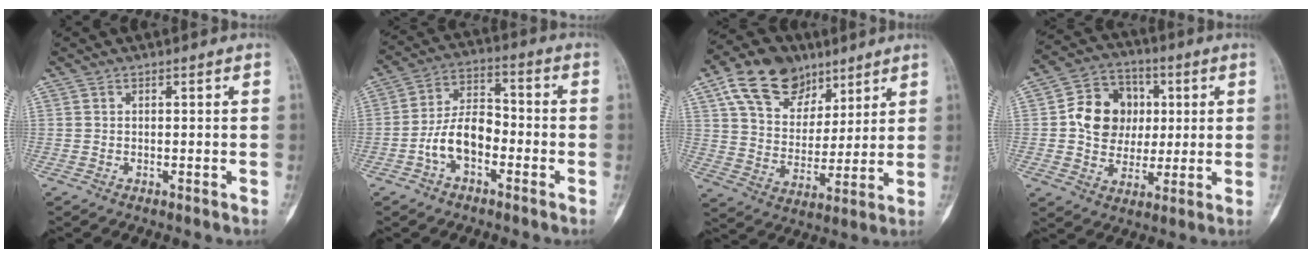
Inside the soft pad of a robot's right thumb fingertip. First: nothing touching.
{"total": 9.4, "force": [-3.2, 5.6, 6.8], "torque": [-0.111, 0.041, -0.068]}
{"total": 16.8, "force": [9.7, 11.1, 8.1], "torque": [-0.104, -0.021, 0.174]}
{"total": 13.2, "force": [1.9, 11.1, 6.8], "torque": [-0.069, 0.008, 0.029]}